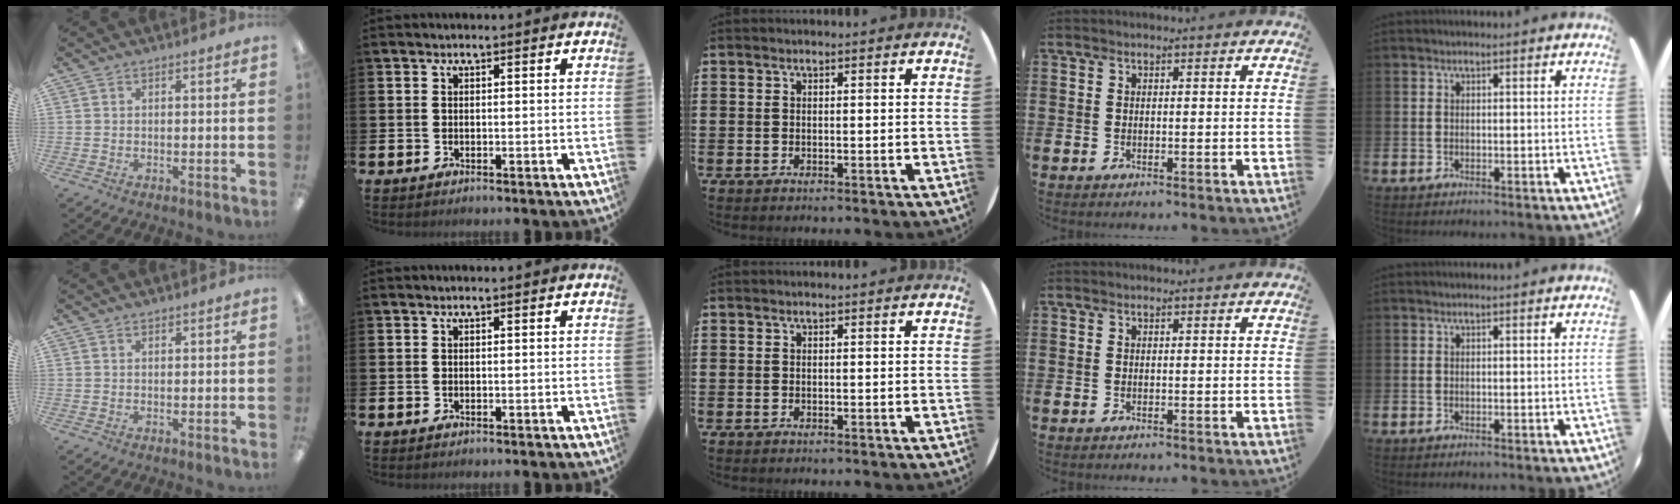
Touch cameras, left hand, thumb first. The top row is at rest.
{"thumb": {"total": 0.7, "force": [0.6, 0.3, 0.2], "torque": [-0.004, 0.000, 0.012]}}